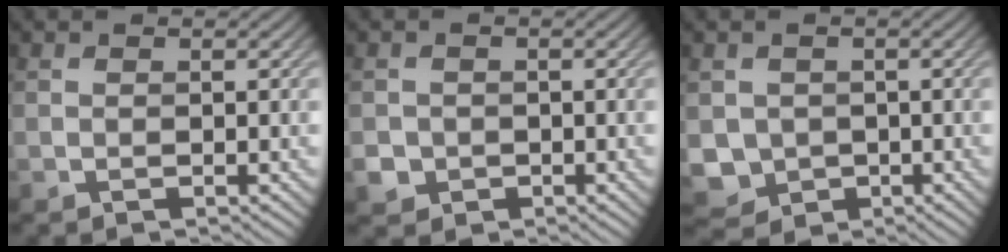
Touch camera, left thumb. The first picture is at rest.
{"total": 2.5, "force": [-0.9, 2.3, 0.6], "torque": [-0.015, -0.010, -0.016]}
{"total": 4.2, "force": [-0.4, 4.0, 1.3], "torque": [-0.048, -0.021, -0.012]}